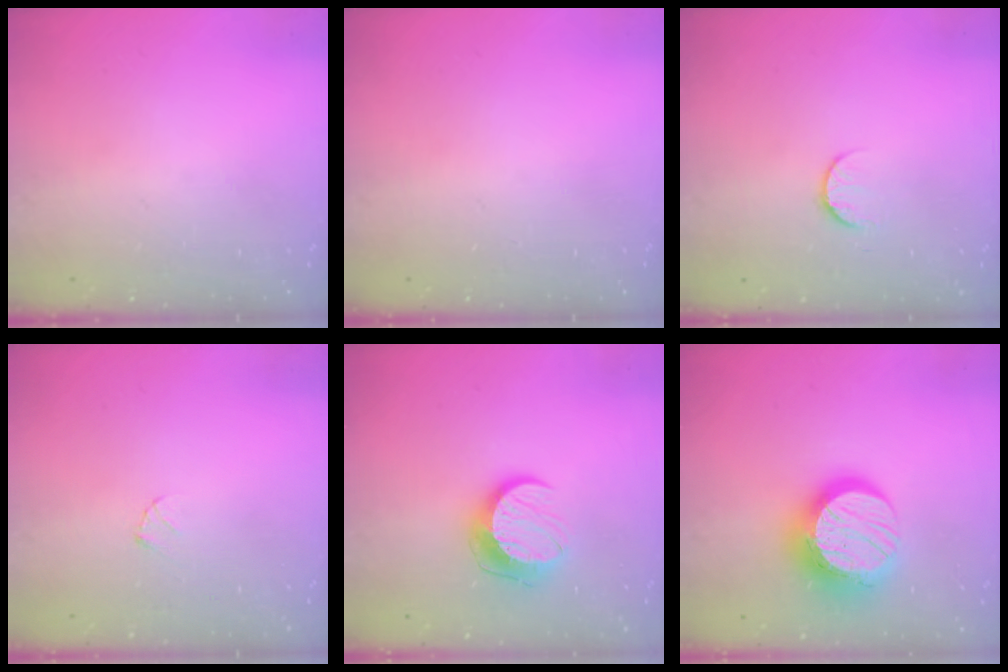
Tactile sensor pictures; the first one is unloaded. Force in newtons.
{"total": 0.0}
{"total": 5.8, "press": 5.8, "slide": 0.6}
{"total": 2.7, "press": 2.7, "slide": 0.3}
{"total": 10.5, "press": 10.5, "slide": 0.4}
{"total": 14.8, "press": 14.7, "slide": 1.1}